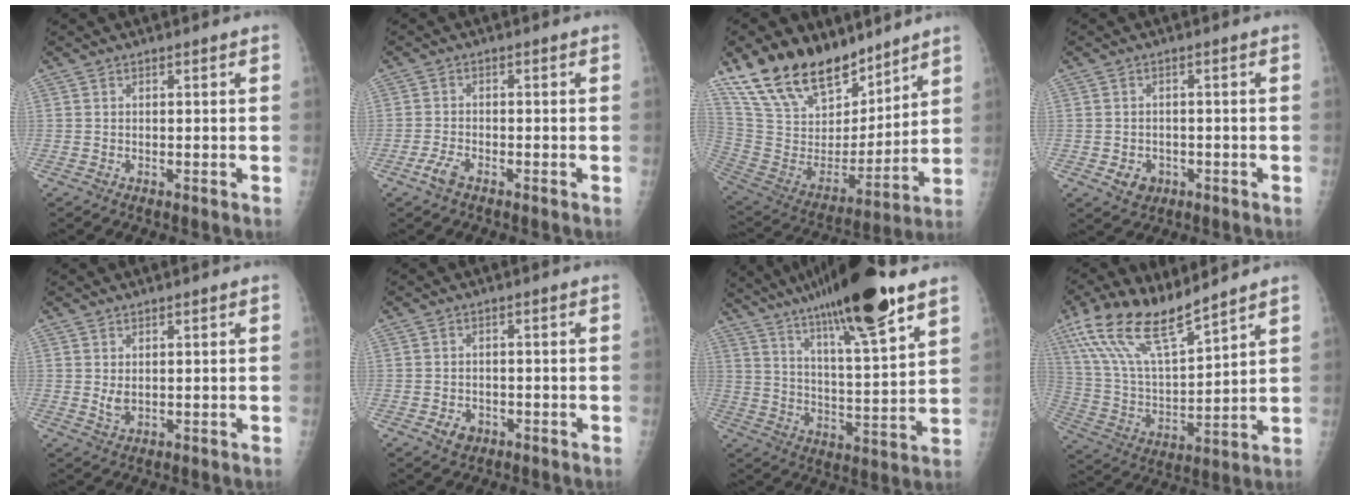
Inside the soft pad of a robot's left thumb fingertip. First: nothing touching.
{"total": 2.8, "force": [-1.8, 1.1, 1.7], "torque": [-0.044, 0.006, -0.036]}
{"total": 22.7, "force": [17.2, 10.6, 10.3], "torque": [-0.157, -0.079, 0.323]}
{"total": 3.4, "force": [-1.2, 2.8, 1.4], "torque": [-0.008, 0.004, -0.007]}
{"total": 2.2, "force": [0.7, 1.1, 1.7], "torque": [-0.027, -0.010, 0.019]}
{"total": 2.6, "force": [-1.2, 2.0, 1.1], "torque": [-0.011, 0.005, -0.012]}
{"total": 21.9, "force": [15.0, 2.4, 15.7], "torque": [-0.248, -0.052, 0.252]}
{"total": 16.9, "force": [12.5, 4.1, 10.6], "torque": [-0.195, -0.050, 0.250]}